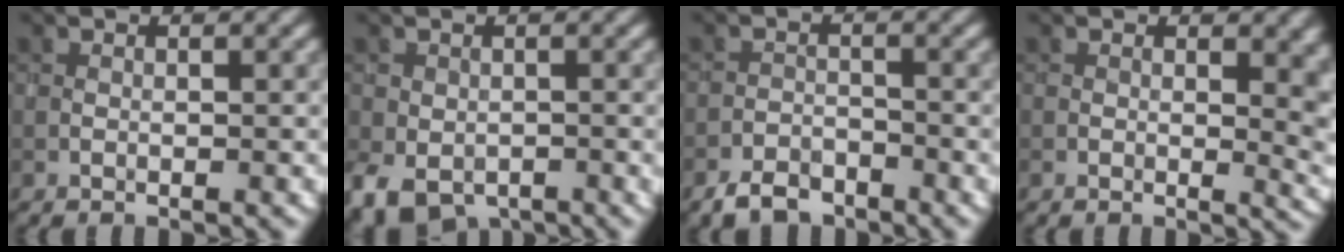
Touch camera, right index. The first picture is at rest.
{"total": 4.0, "force": [-2.1, 2.7, 2.0], "torque": [-0.036, -0.013, -0.033]}
{"total": 2.3, "force": [-2.1, 0.9, 0.3], "torque": [-0.004, 0.002, -0.045]}
{"total": 5.7, "force": [0.1, 2.9, 4.9], "torque": [-0.056, -0.005, 0.004]}